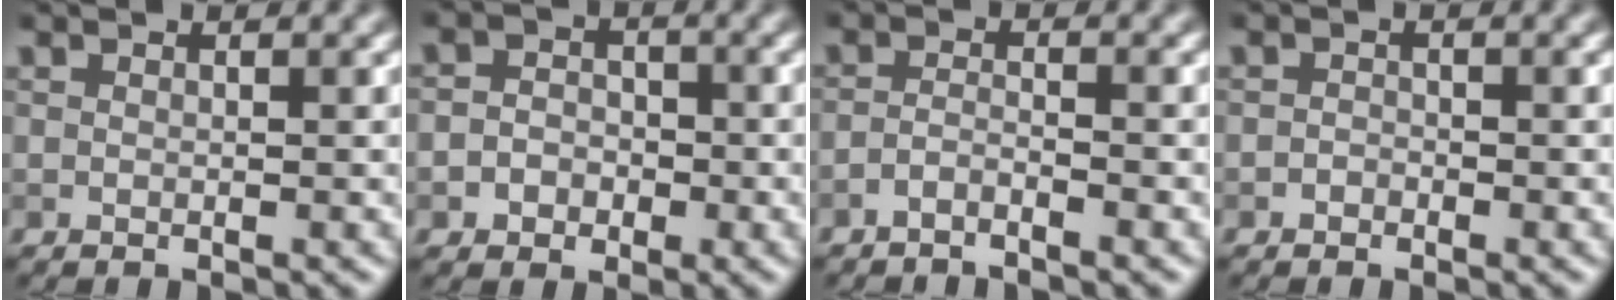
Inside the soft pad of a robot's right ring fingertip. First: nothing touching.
{"total": 3.0, "force": [-0.9, 2.7, 1.1], "torque": [0.010, 0.003, -0.033]}
{"total": 1.4, "force": [-1.1, 0.2, 0.7], "torque": [-0.014, 0.002, -0.027]}
{"total": 0.7, "force": [-0.5, 0.5, 0.2], "torque": [0.000, 0.000, -0.010]}